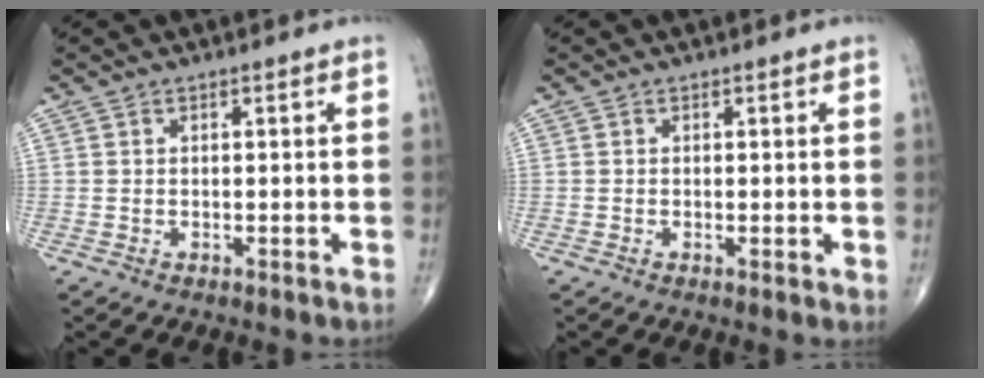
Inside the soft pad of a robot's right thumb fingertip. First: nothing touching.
{"total": 0.9, "force": [0.0, 0.3, 0.9], "torque": [-0.017, -0.004, -0.004]}